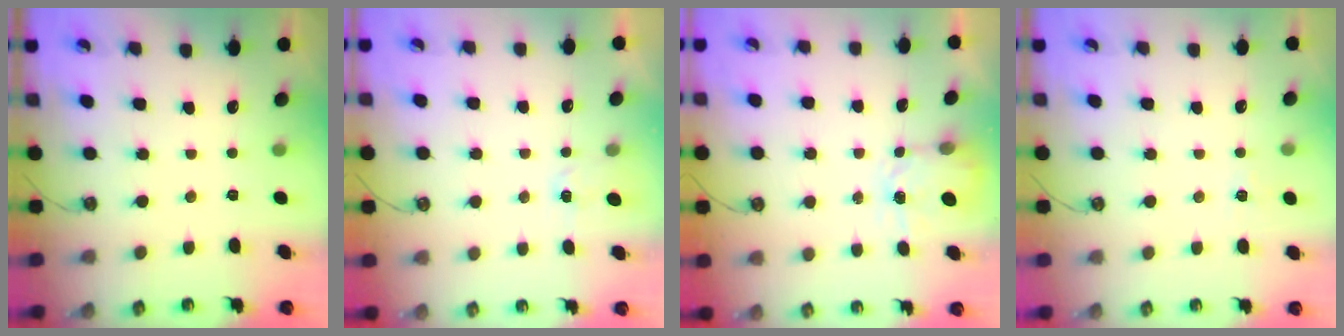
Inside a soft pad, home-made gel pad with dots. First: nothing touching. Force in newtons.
{"total": 2.9, "press": 2.9, "slide": 0.4}
{"total": 4.0, "press": 3.9, "slide": 0.6}
{"total": 3.4, "press": 3.4, "slide": 0.4}